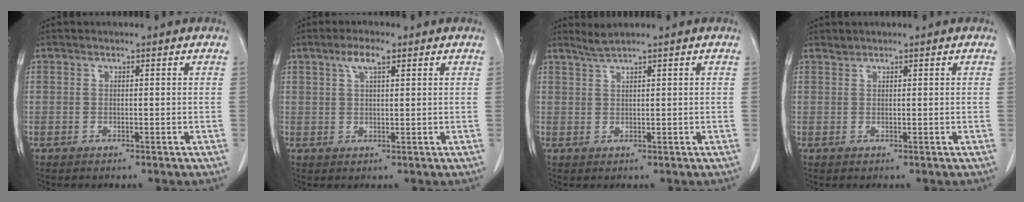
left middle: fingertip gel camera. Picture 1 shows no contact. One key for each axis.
{"total": 3.3, "fx": 1.9, "fy": 0.7, "fz": 2.7, "tx": -0.057, "ty": 0.007, "tz": 0.035}
{"total": 1.7, "fx": 1.5, "fy": -0.7, "fz": 0.5, "tx": -0.016, "ty": 0.001, "tz": 0.034}
{"total": 0.6, "fx": 0.6, "fy": 0.0, "fz": -0.1, "tx": -0.002, "ty": 0.002, "tz": 0.013}